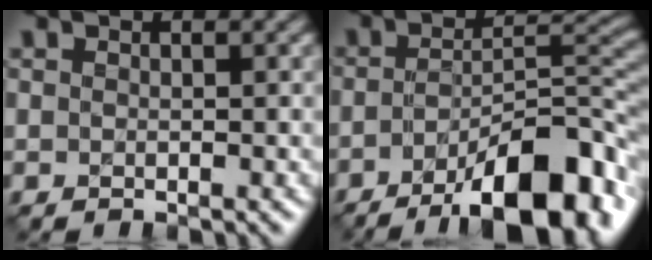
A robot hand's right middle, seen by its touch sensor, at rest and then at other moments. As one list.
[{"total": 11.2, "force": [-6.5, 3.2, 8.5], "torque": [-0.122, 0.003, -0.104]}]